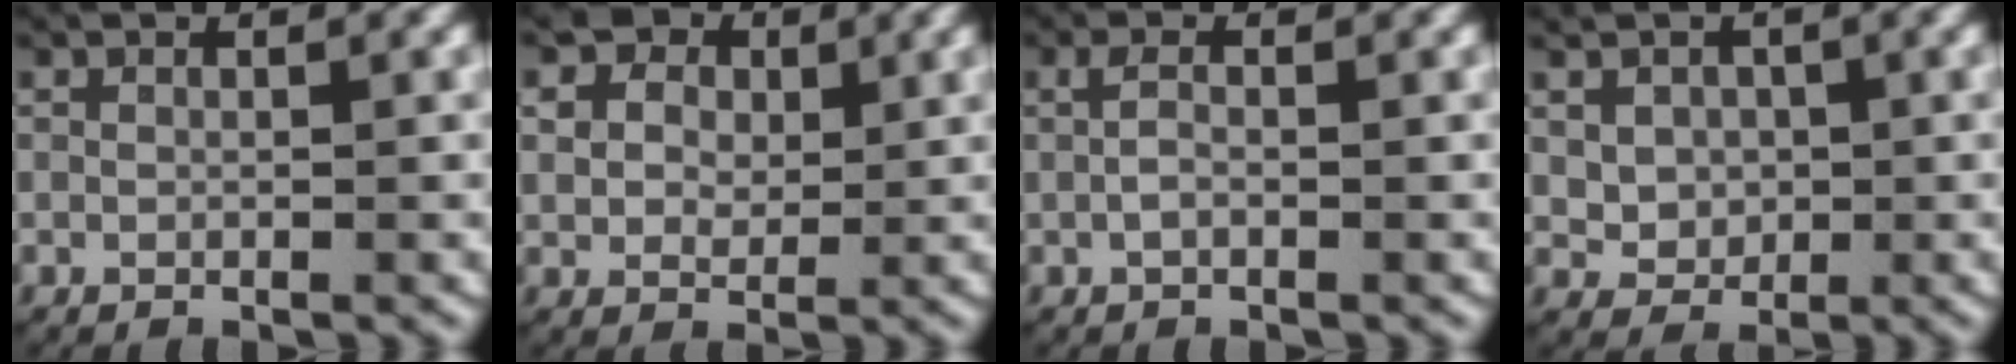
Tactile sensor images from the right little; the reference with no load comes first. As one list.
[{"total": 4.5, "force": [1.0, 3.7, 2.4], "torque": [-0.046, -0.008, 0.017]}, {"total": 1.4, "force": [-0.2, 0.6, 1.3], "torque": [-0.026, -0.002, -0.005]}, {"total": 2.9, "force": [0.2, 2.6, 1.2], "torque": [-0.024, -0.010, 0.014]}]